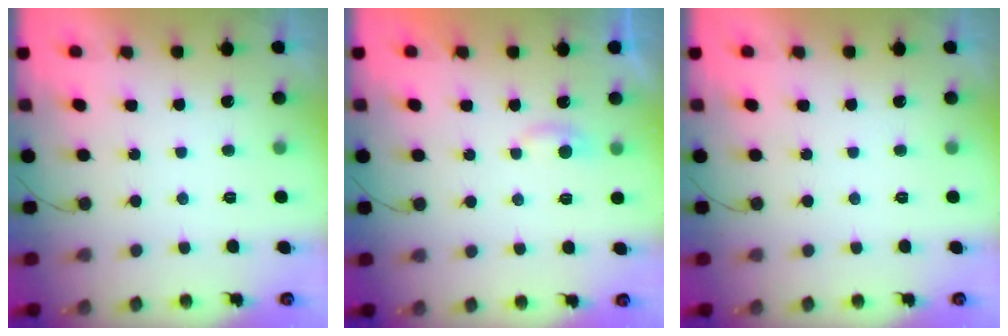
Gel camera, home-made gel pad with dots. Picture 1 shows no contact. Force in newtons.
{"total": 3.2, "press": 3.1, "slide": 0.3}
{"total": 0.0}